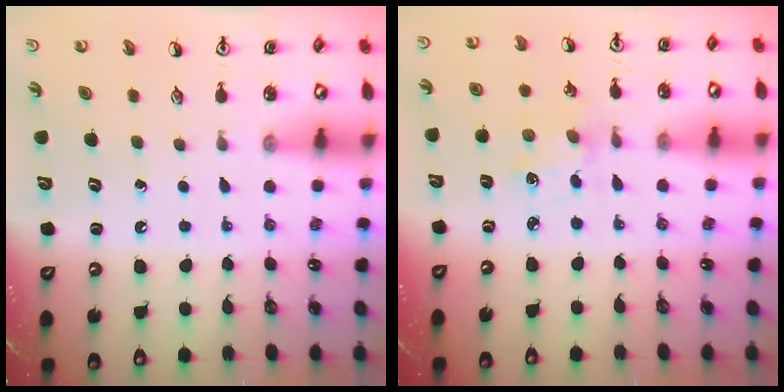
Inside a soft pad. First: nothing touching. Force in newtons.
{"total": 0.8, "press": 0.7, "slide": 0.2}